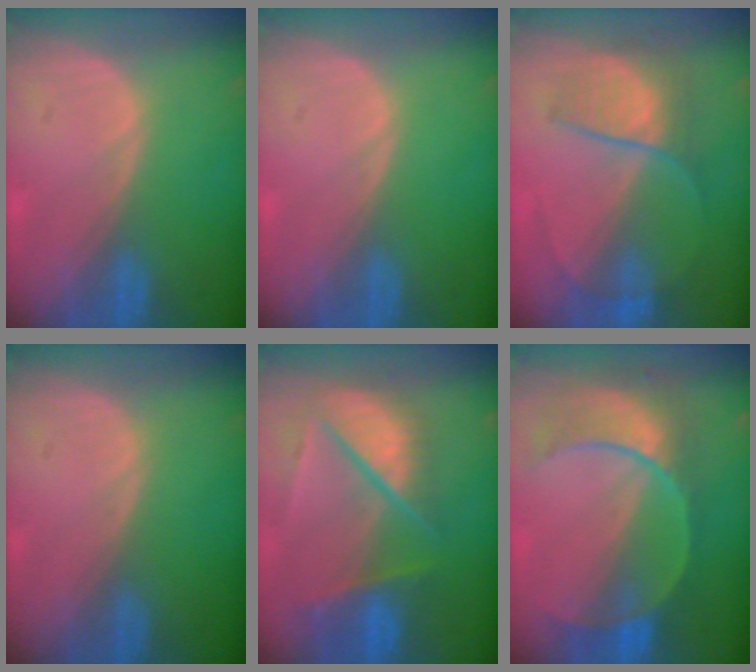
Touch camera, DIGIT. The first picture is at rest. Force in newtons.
{"total": 0.0}
{"total": 6.5, "press": 6.4, "slide": 1.0}
{"total": 0.0}
{"total": 9.7, "press": 8.3, "slide": 5.0}
{"total": 9.4, "press": 8.5, "slide": 4.0}